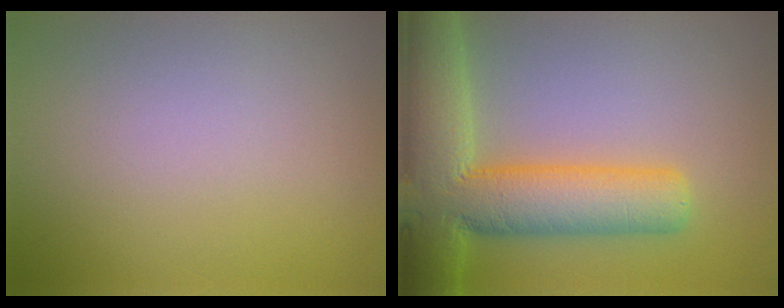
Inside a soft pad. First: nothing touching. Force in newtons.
{"total": 10.3, "press": 10.3, "slide": 0.5}